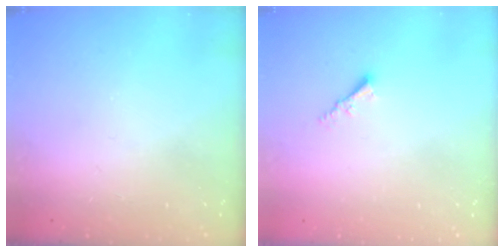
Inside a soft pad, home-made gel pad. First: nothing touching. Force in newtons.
{"total": 2.2, "press": 2.2, "slide": 0.4}